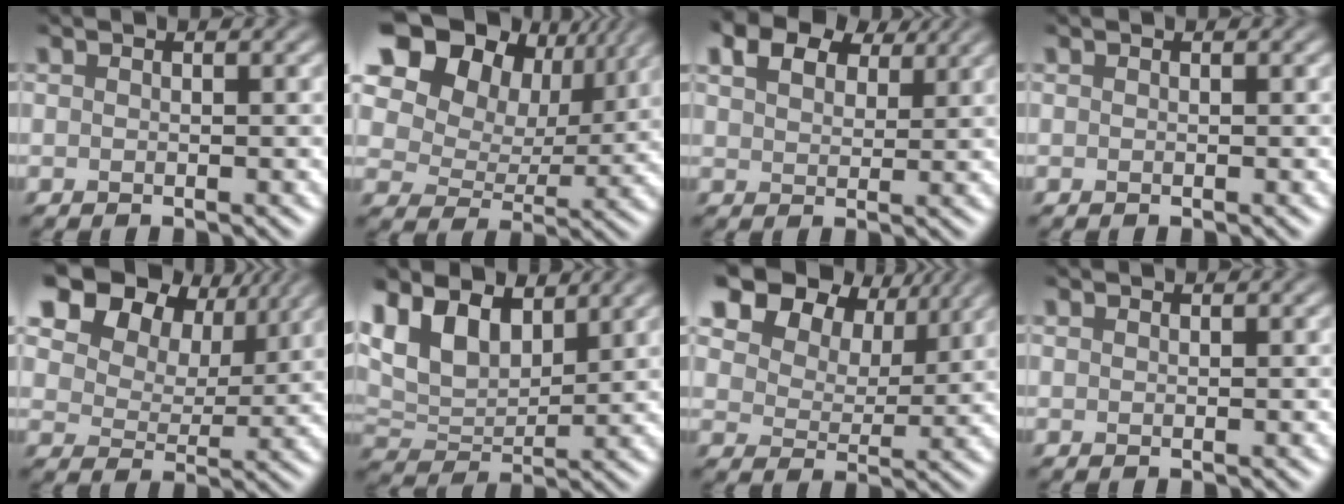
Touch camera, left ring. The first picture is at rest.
{"total": 15.9, "force": [7.9, 11.0, 8.3], "torque": [-0.202, 0.049, 0.141]}
{"total": 7.0, "force": [4.6, 3.6, 3.7], "torque": [-0.079, 0.019, 0.069]}
{"total": 0.0}
{"total": 15.0, "force": [8.6, 9.8, 7.4], "torque": [-0.167, 0.030, 0.174]}
{"total": 6.2, "force": [3.2, 3.7, 3.8], "torque": [-0.090, 0.001, 0.054]}
{"total": 13.1, "force": [8.0, 8.1, 6.6], "torque": [-0.144, 0.015, 0.155]}
{"total": 0.0}